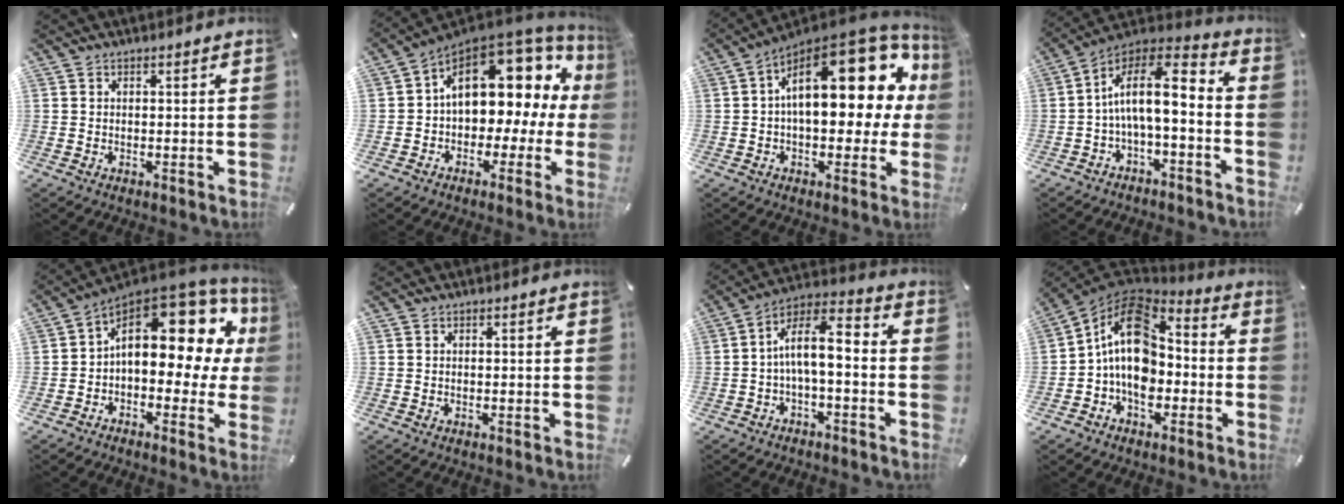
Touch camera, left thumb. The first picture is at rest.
{"total": 15.7, "force": [4.6, 10.5, 10.7], "torque": [-0.141, -0.032, 0.072]}
{"total": 23.3, "force": [6.4, 12.1, 18.8], "torque": [-0.258, -0.041, 0.115]}
{"total": 12.3, "force": [-0.9, 5.3, 11.1], "torque": [-0.193, -0.001, -0.016]}
{"total": 18.0, "force": [5.6, 10.1, 13.8], "torque": [-0.188, -0.045, 0.091]}
{"total": 0.0}
{"total": 10.0, "force": [-0.7, 4.1, 9.1], "torque": [-0.172, 0.004, -0.010]}
{"total": 14.9, "force": [-1.1, 10.9, 10.1], "torque": [-0.192, 0.007, -0.024]}